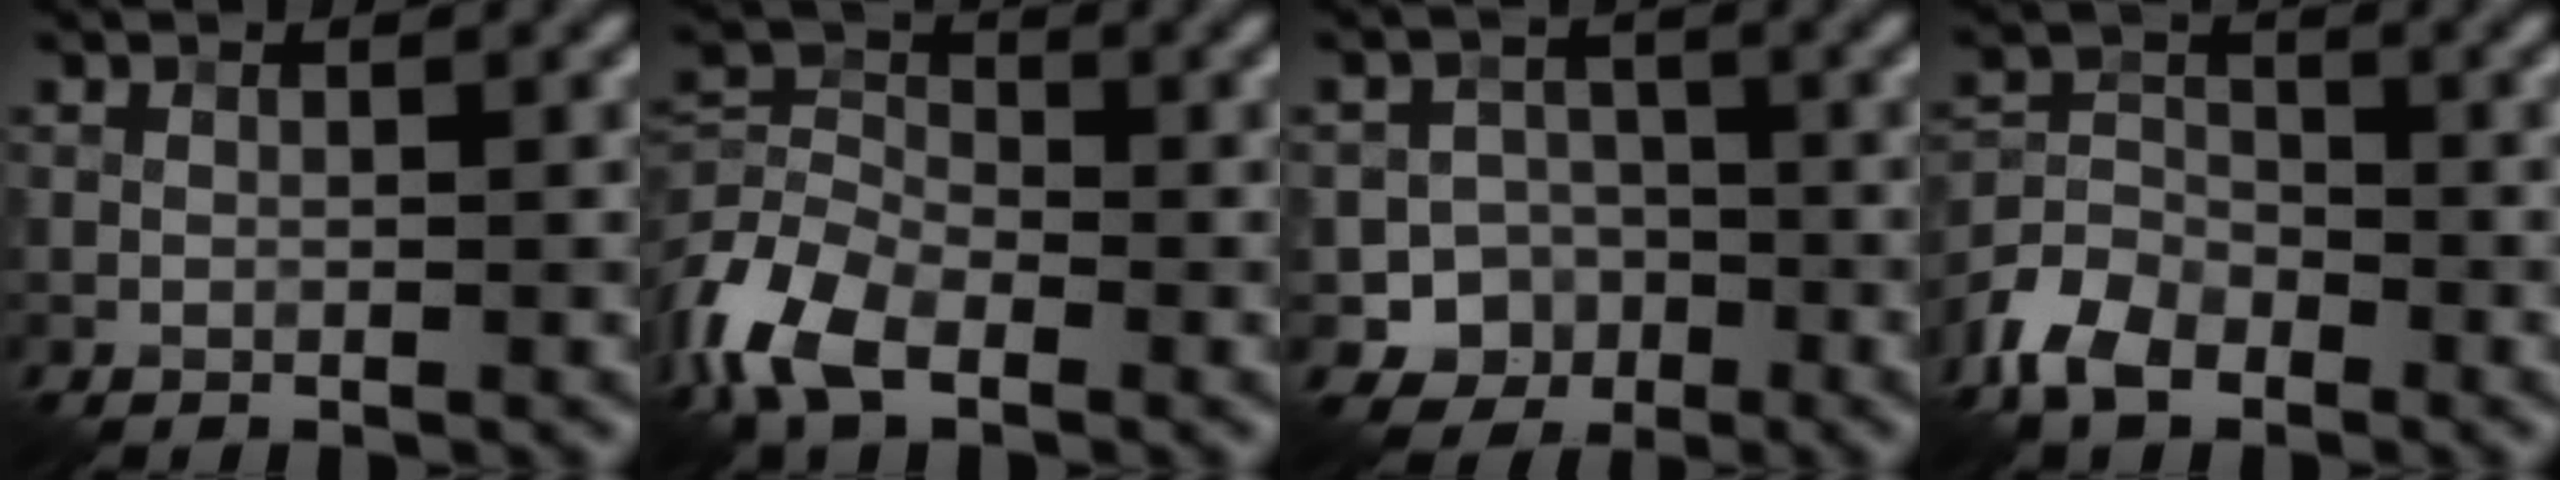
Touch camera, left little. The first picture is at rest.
{"total": 7.8, "force": [-4.2, 4.4, 4.9], "torque": [-0.115, -0.002, -0.097]}
{"total": 5.7, "force": [-2.7, 5.0, 0.8], "torque": [0.022, -0.007, -0.061]}
{"total": 5.5, "force": [-3.8, 3.1, 2.5], "torque": [-0.054, -0.001, -0.085]}